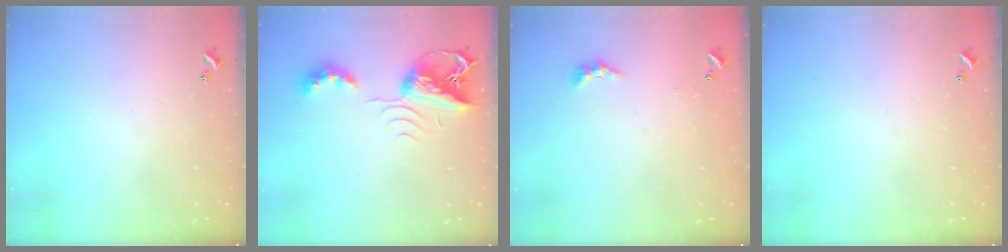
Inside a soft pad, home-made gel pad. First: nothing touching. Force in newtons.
{"total": 7.9, "press": 7.9, "slide": 0.2}
{"total": 2.4, "press": 2.3, "slide": 0.6}
{"total": 0.0}